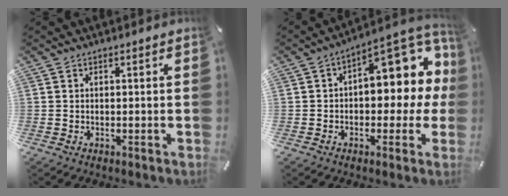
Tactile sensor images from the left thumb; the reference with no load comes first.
{"total": 13.2, "force": [4.6, 7.2, 10.0], "torque": [-0.120, -0.041, 0.076]}